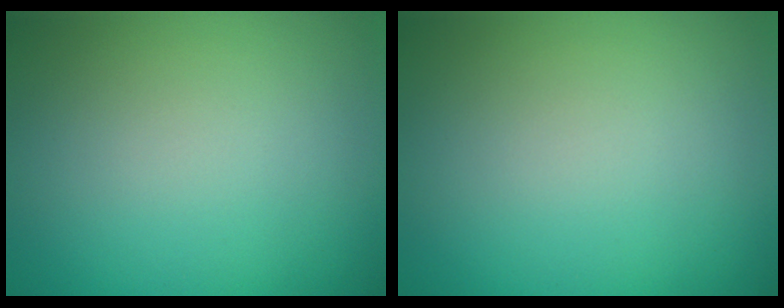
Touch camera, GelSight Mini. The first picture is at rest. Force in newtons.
{"total": 0.0}